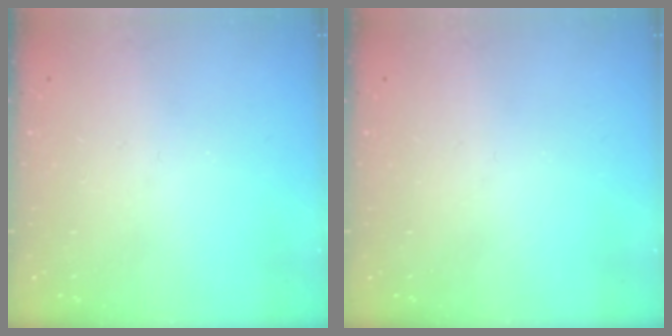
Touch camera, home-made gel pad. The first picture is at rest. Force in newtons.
{"total": 0.0}